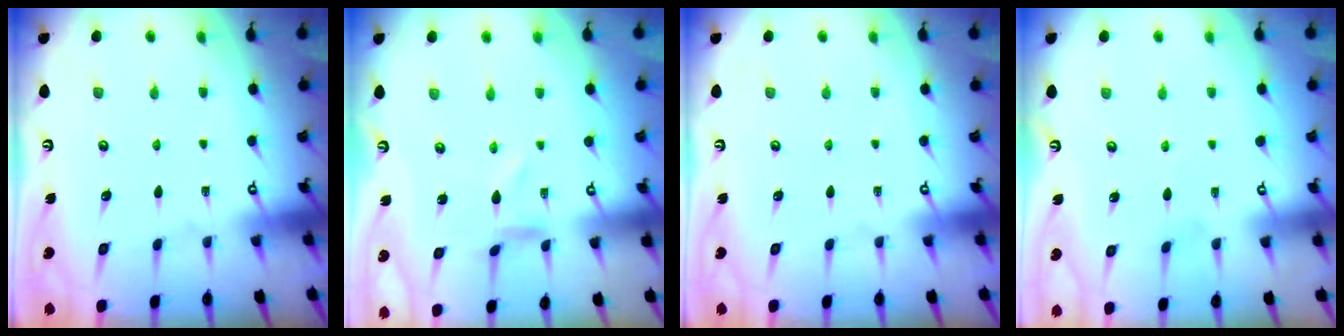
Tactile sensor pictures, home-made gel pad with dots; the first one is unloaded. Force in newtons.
{"total": 0.0}
{"total": 0.0}
{"total": 1.2, "press": 1.2, "slide": 0.2}